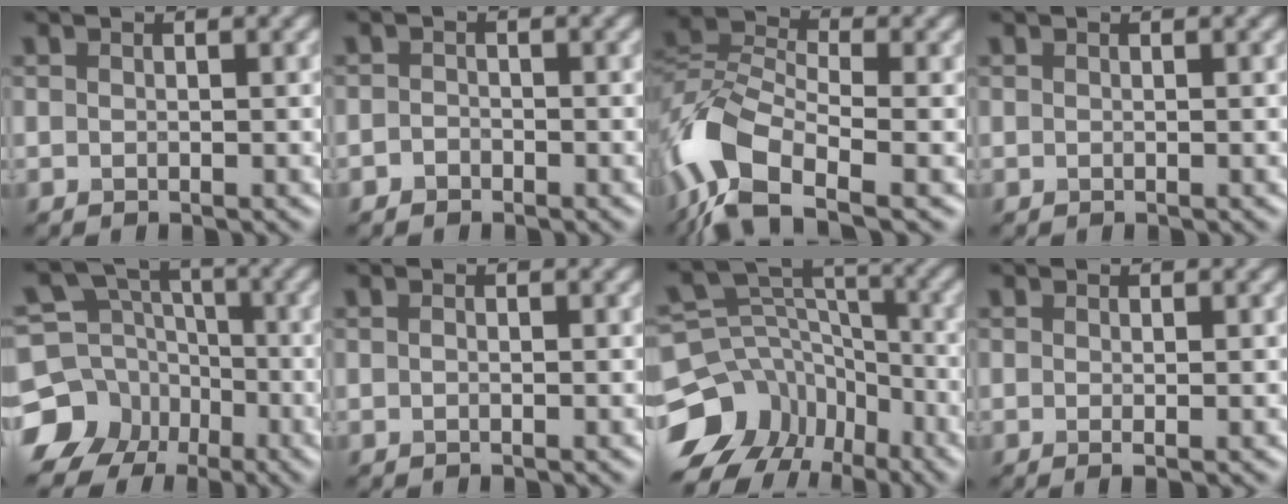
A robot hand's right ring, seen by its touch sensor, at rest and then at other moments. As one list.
[{"total": 1.1, "force": [-0.8, 0.7, 0.2], "torque": [0.000, 0.003, -0.015]}, {"total": 10.0, "force": [-5.2, 5.0, 6.9], "torque": [-0.142, 0.001, -0.114]}, {"total": 0.0}, {"total": 9.2, "force": [-4.7, 7.5, 2.2], "torque": [-0.051, -0.008, -0.101]}, {"total": 0.0}, {"total": 12.1, "force": [-7.7, 8.7, 3.2], "torque": [-0.080, 0.019, -0.124]}, {"total": 0.7, "force": [-0.1, 0.1, 0.7], "torque": [-0.014, -0.005, -0.002]}]